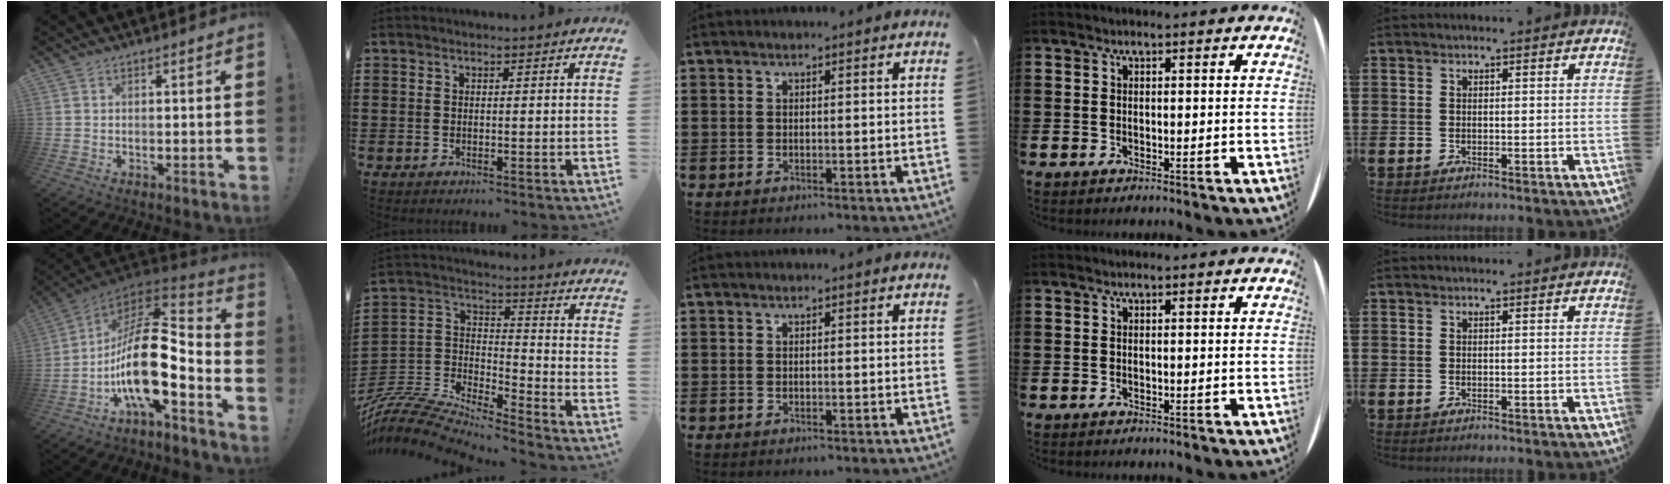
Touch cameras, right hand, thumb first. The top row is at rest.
{"thumb": {"total": 20.1, "force": [-3.8, 8.0, 18.0], "torque": [-0.341, 0.007, -0.066]}, "index": {"total": 7.7, "force": [-7.4, 0.8, 1.8], "torque": [-0.060, -0.012, -0.157]}}